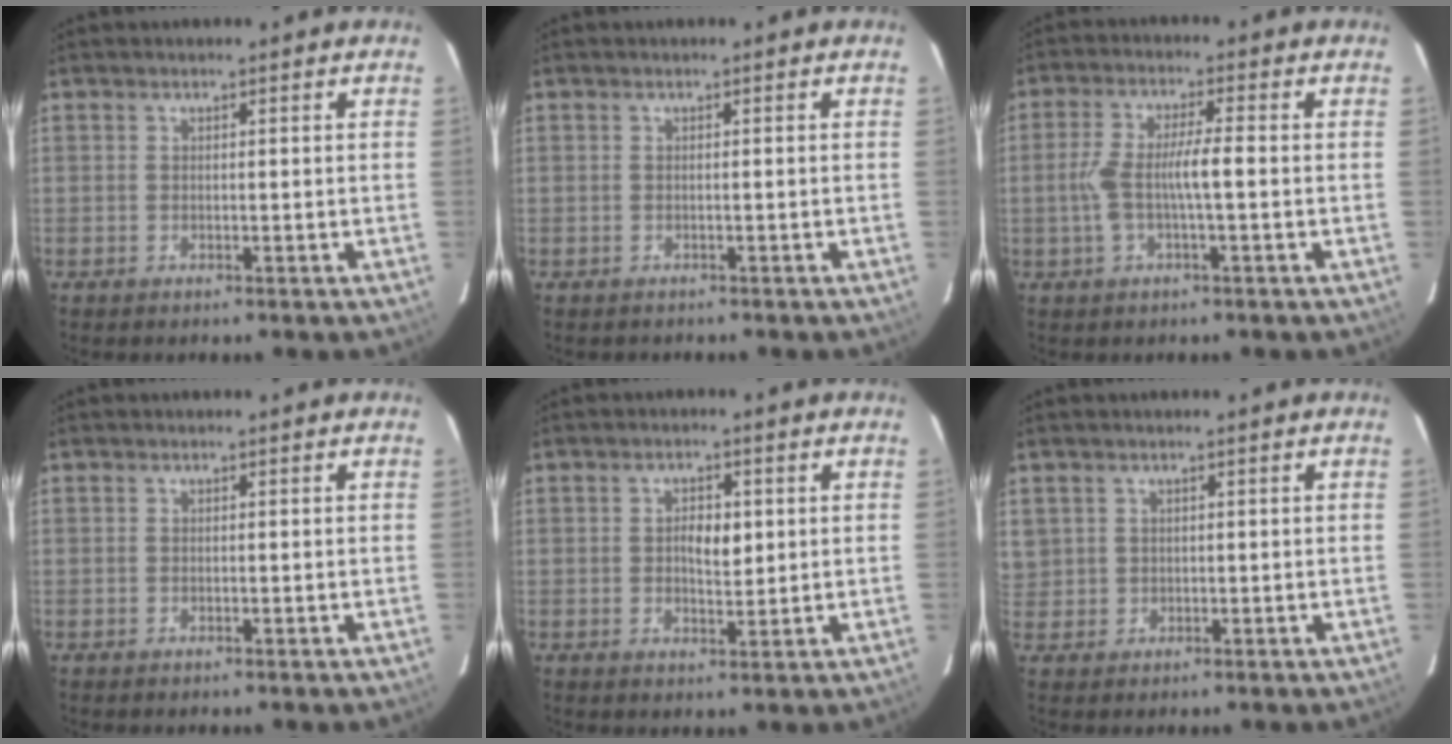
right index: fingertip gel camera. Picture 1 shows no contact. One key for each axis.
{"total": 0.9, "fx": -0.7, "fy": 0.6, "fz": 0.0, "tx": -0.005, "ty": 0.002, "tz": -0.011}
{"total": 6.3, "fx": -0.8, "fy": 0.9, "fz": 6.2, "tx": -0.133, "ty": 0.013, "tz": -0.015}
{"total": 0.0}
{"total": 3.9, "fx": 0.6, "fy": 1.8, "fz": 3.4, "tx": -0.056, "ty": 0.001, "tz": 0.011}
{"total": 2.7, "fx": 1.0, "fy": 2.5, "fz": 0.3, "tx": 0.000, "ty": 0.008, "tz": 0.023}